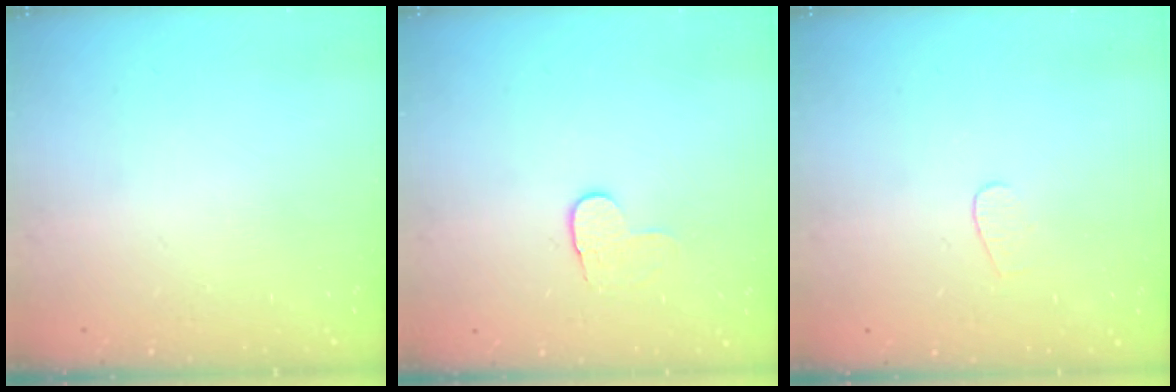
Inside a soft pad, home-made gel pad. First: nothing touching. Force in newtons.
{"total": 4.0, "press": 4.0, "slide": 0.5}
{"total": 3.5, "press": 3.5, "slide": 0.3}